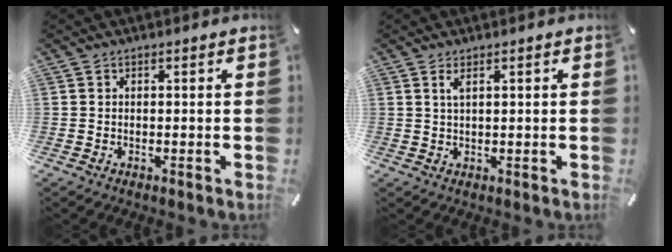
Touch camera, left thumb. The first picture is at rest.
{"total": 2.1, "force": [0.8, 0.5, 1.9], "torque": [-0.040, 0.002, 0.013]}